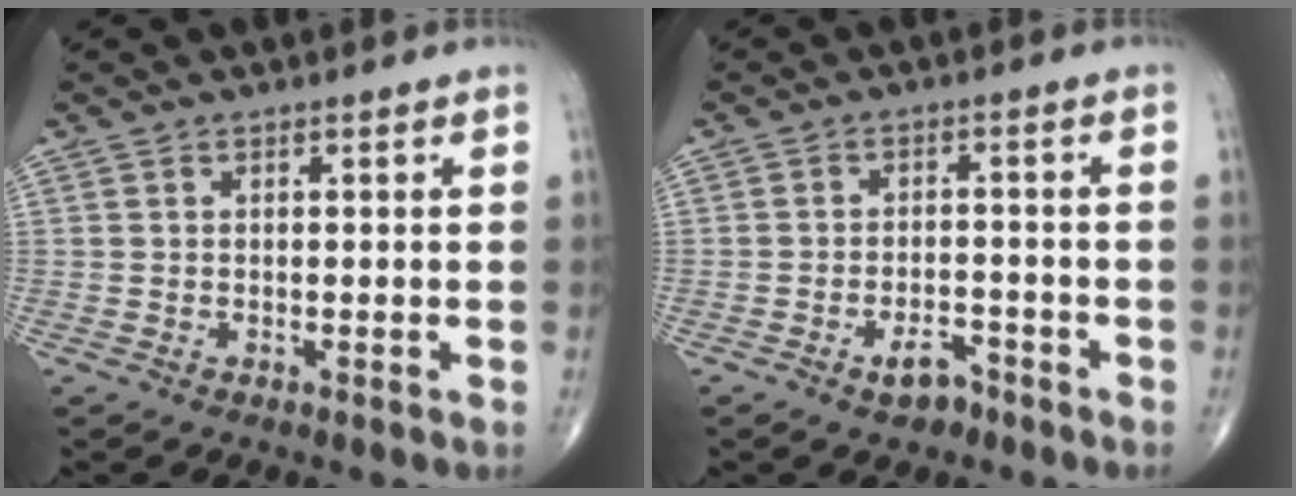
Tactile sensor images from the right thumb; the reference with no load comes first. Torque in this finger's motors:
{"motor_torque": [-0.02, -0.01, 0.13, 0.00, 0.05]}